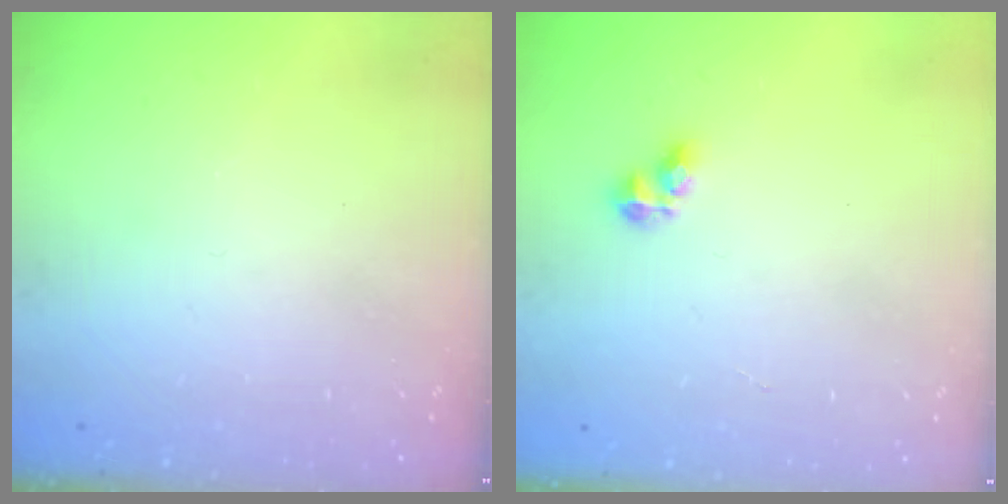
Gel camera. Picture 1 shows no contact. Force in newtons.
{"total": 4.8, "press": 4.8, "slide": 0.6}